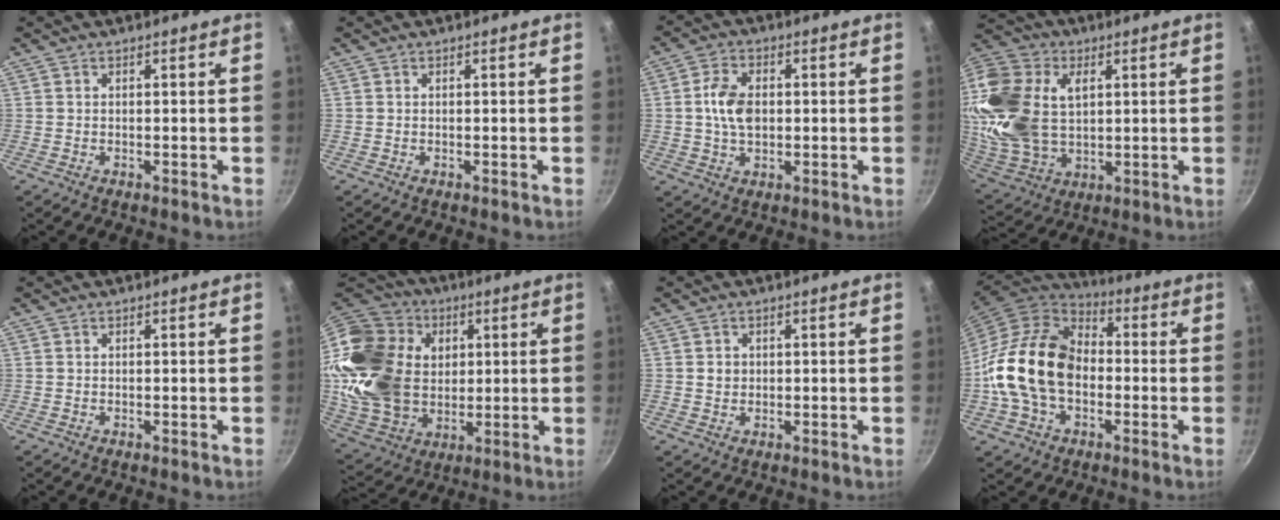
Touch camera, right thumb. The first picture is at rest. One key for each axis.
{"total": 0.0}
{"total": 7.5, "fx": 0.4, "fy": 4.8, "fz": 5.7, "tx": -0.099, "ty": 0.009, "tz": 0.003}
{"total": 25.9, "fx": 5.3, "fy": 17.5, "fz": 18.2, "tx": -0.391, "ty": 0.004, "tz": 0.103}
{"total": 0.0}
{"total": 26.3, "fx": 5.7, "fy": 20.4, "fz": 15.6, "tx": -0.283, "ty": 0.005, "tz": 0.121}
{"total": 1.8, "fx": 0.2, "fy": 1.6, "fz": 0.7, "tx": -0.003, "ty": 0.005, "tz": 0.004}
{"total": 18.7, "fx": -2.0, "fy": 13.2, "fz": 13.1, "tx": -0.213, "ty": 0.035, "tz": -0.049}